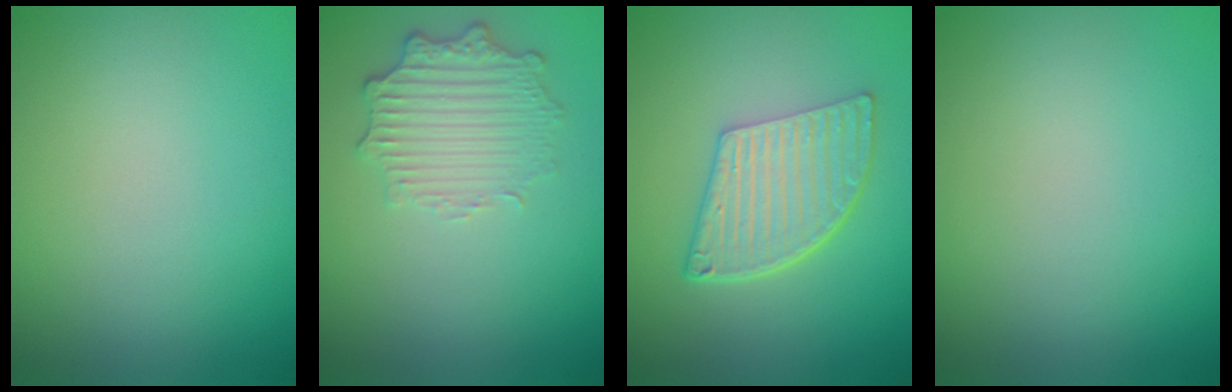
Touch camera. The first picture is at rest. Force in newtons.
{"total": 3.5, "press": 2.9, "slide": 2.0}
{"total": 5.8, "press": 4.2, "slide": 4.0}
{"total": 0.0}